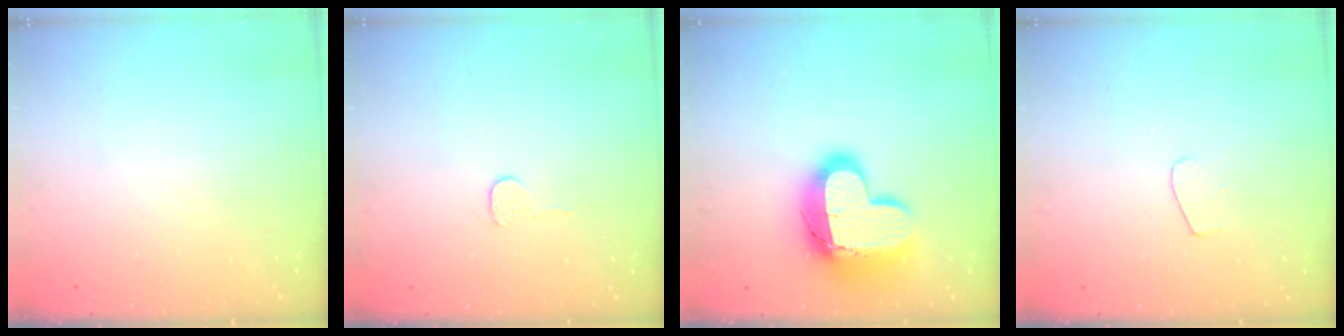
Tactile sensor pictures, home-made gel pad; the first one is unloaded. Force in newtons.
{"total": 3.0, "press": 3.0, "slide": 0.3}
{"total": 18.5, "press": 18.5, "slide": 1.2}
{"total": 4.0, "press": 4.0, "slide": 0.4}